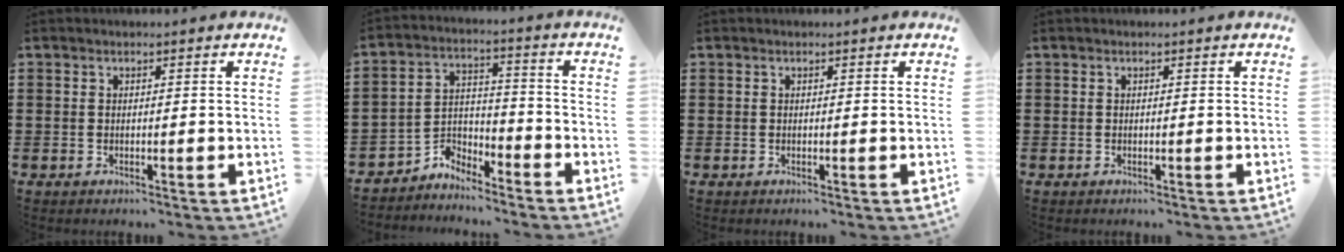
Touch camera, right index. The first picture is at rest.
{"total": 4.1, "force": [-3.9, 1.4, 0.0], "torque": [-0.012, -0.001, -0.086]}
{"total": 0.0}
{"total": 0.0}